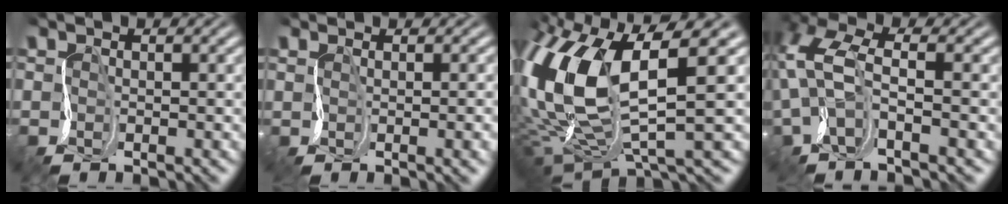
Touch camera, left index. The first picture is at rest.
{"total": 4.3, "force": [0.0, 1.9, 3.9], "torque": [-0.022, 0.008, 0.006]}
{"total": 10.1, "force": [2.3, 4.2, 8.9], "torque": [-0.213, -0.016, 0.053]}
{"total": 5.8, "force": [-0.4, 2.4, 5.3], "torque": [-0.137, 0.009, -0.019]}